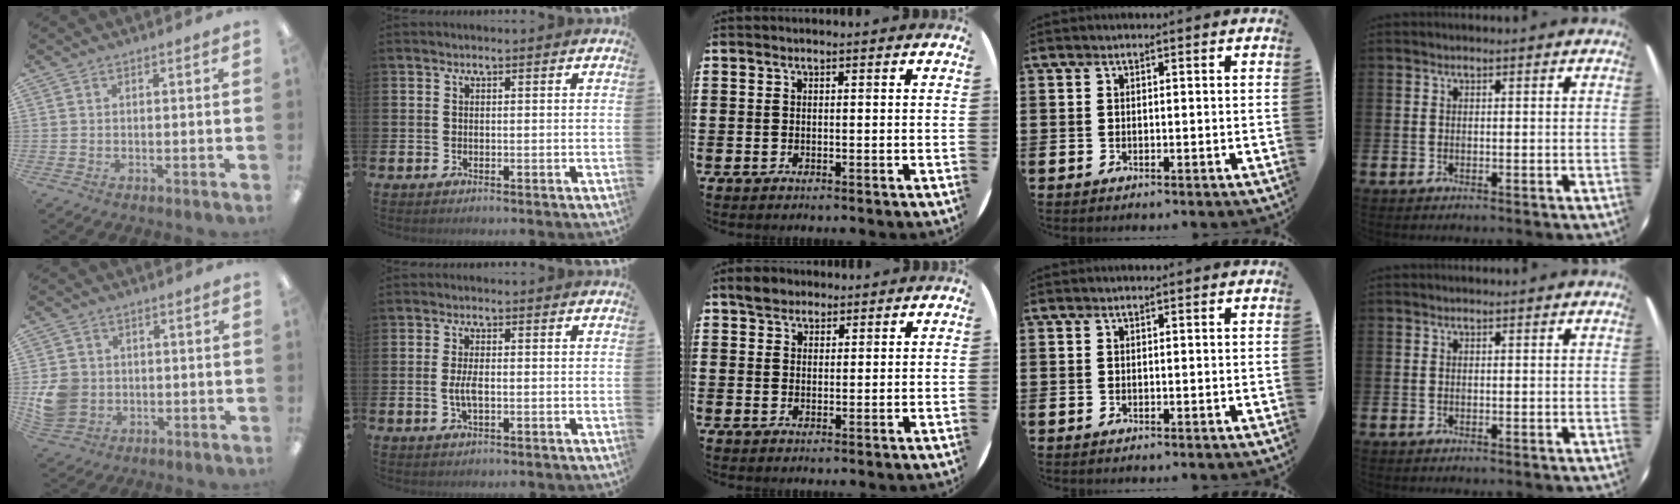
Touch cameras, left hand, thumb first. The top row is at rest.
{"thumb": {"total": 8.3, "force": [-0.6, 7.5, 3.6], "torque": [-0.081, 0.015, -0.007]}, "index": {"total": 3.0, "force": [-0.3, 1.1, 2.7], "torque": [-0.054, -0.003, -0.008]}, "middle": {"total": 2.8, "force": [2.4, 1.5, 0.1], "torque": [-0.001, 0.006, 0.046]}}